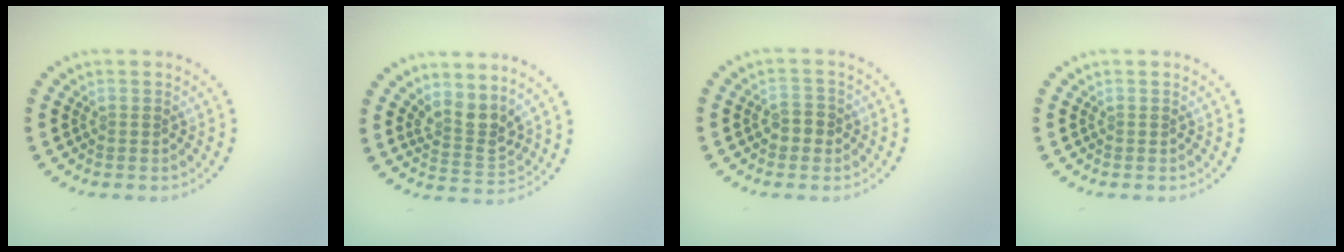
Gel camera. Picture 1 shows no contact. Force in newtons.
{"total": 2.8, "press": 2.1, "slide": 1.8}
{"total": 1.9, "press": 1.8, "slide": 0.4}
{"total": 0.0}